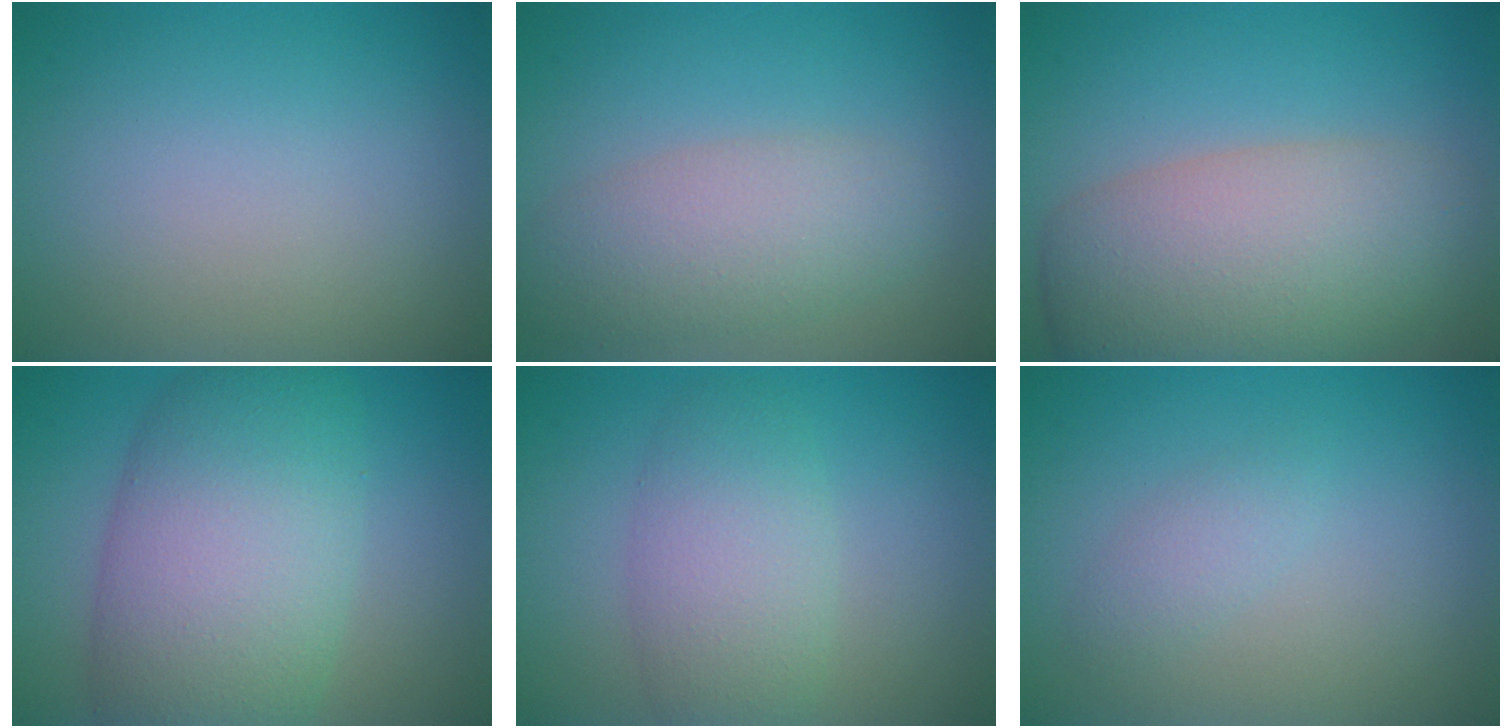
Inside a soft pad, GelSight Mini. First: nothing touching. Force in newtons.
{"total": 4.6, "press": 4.6, "slide": 0.2}
{"total": 9.2, "press": 9.2, "slide": 0.5}
{"total": 10.7, "press": 10.7, "slide": 0.3}
{"total": 4.2, "press": 4.2, "slide": 0.0}
{"total": 1.4, "press": 1.4, "slide": 0.1}